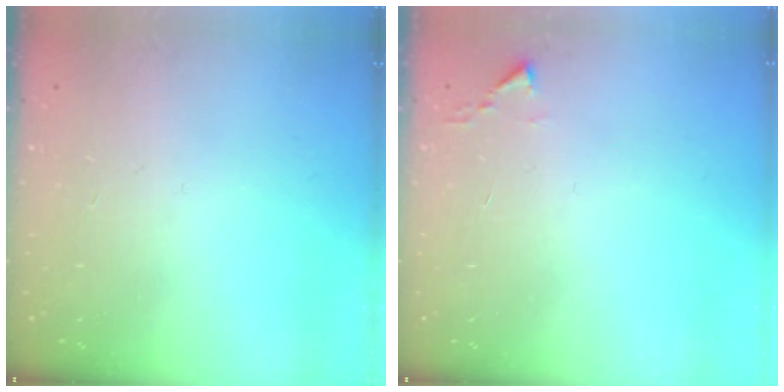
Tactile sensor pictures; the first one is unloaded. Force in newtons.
{"total": 2.4, "press": 2.4, "slide": 0.3}